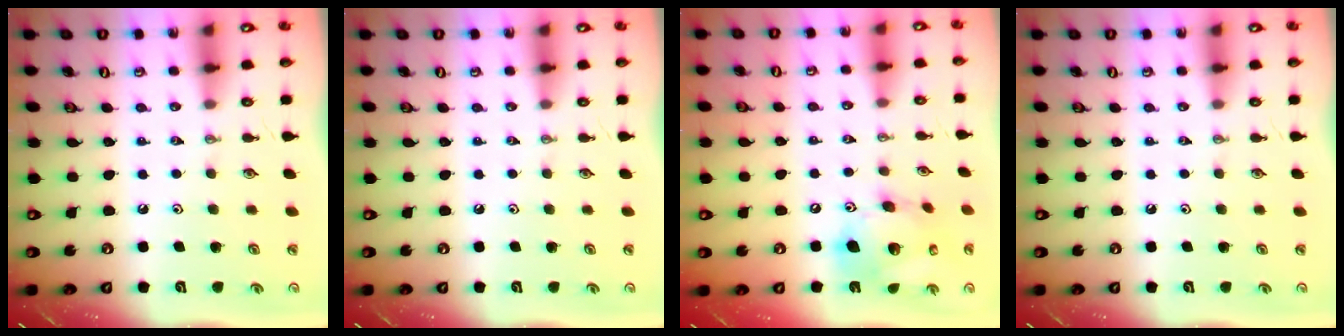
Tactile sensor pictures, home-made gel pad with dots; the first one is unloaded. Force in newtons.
{"total": 0.0}
{"total": 16.5, "press": 16.2, "slide": 3.1}
{"total": 0.0}